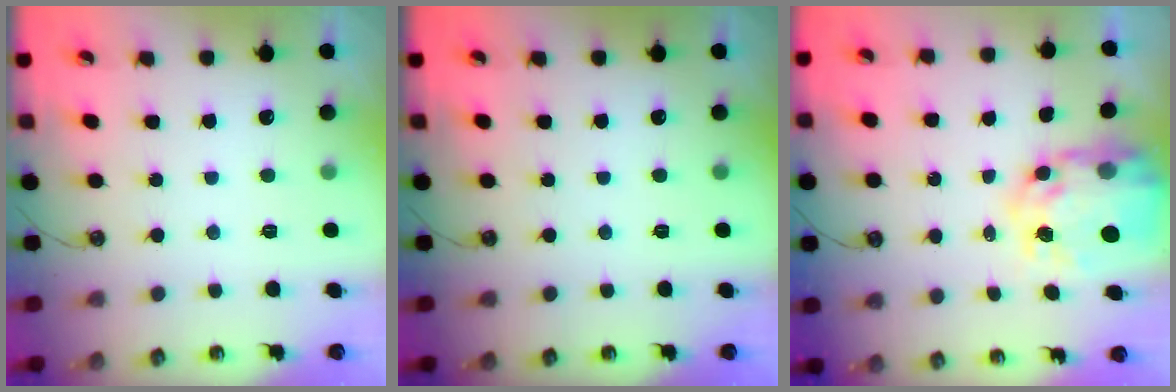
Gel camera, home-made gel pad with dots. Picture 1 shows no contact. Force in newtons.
{"total": 0.0}
{"total": 12.5, "press": 12.4, "slide": 0.9}